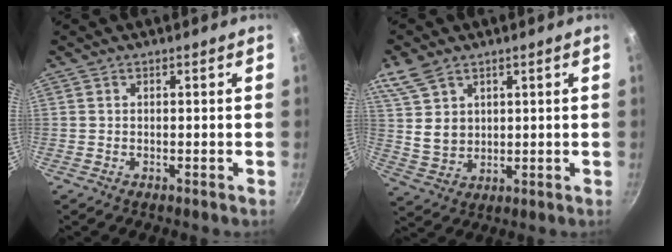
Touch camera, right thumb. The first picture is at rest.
{"total": 8.2, "force": [4.7, 5.5, 4.0], "torque": [-0.059, -0.019, 0.100]}